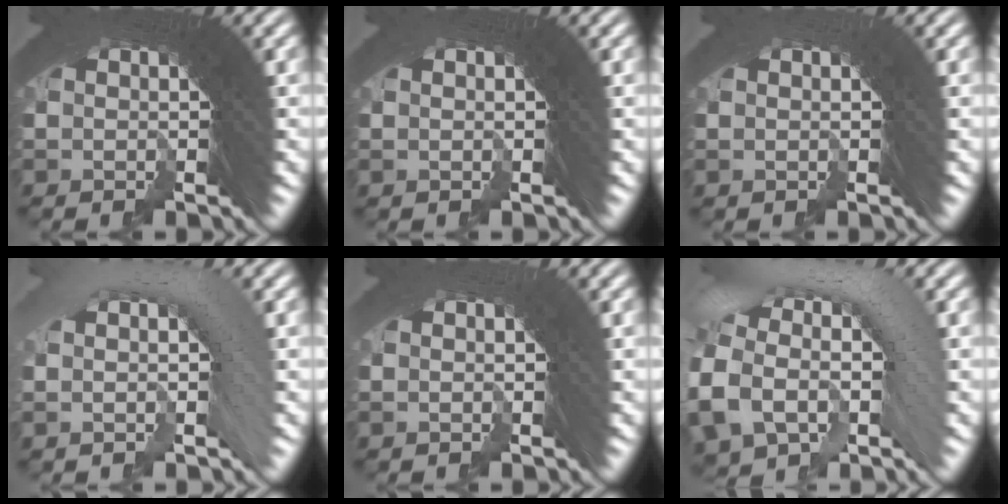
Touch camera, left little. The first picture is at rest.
{"total": 0.0}
{"total": 0.0}
{"total": 2.5, "force": [0.7, 0.2, 2.3], "torque": [-0.017, 0.028, 0.008]}
{"total": 0.0}
{"total": 5.2, "force": [-0.4, 3.0, 4.2], "torque": [-0.075, 0.010, -0.007]}